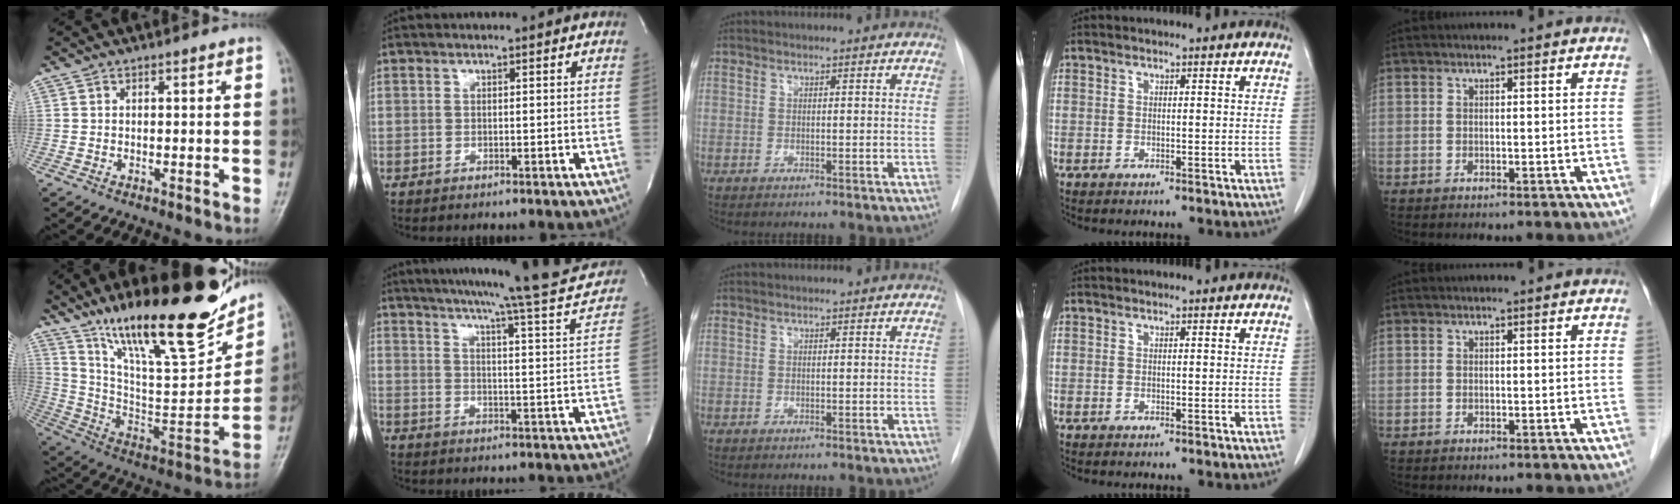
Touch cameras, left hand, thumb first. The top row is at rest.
{"thumb": {"total": 28.0, "force": [19.6, 6.7, 18.8], "torque": [-0.269, -0.080, 0.332]}, "index": {"total": 23.6, "force": [21.5, 0.2, 9.7], "torque": [-0.147, -0.056, 0.269]}}